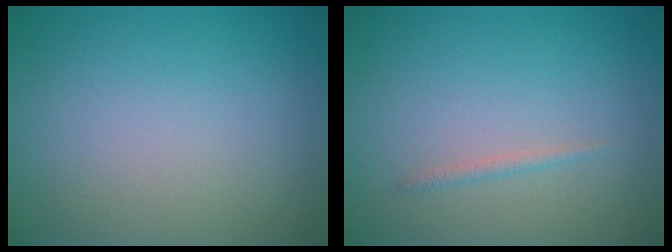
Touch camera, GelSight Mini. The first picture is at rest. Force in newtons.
{"total": 0.7, "press": 0.7, "slide": 0.1}